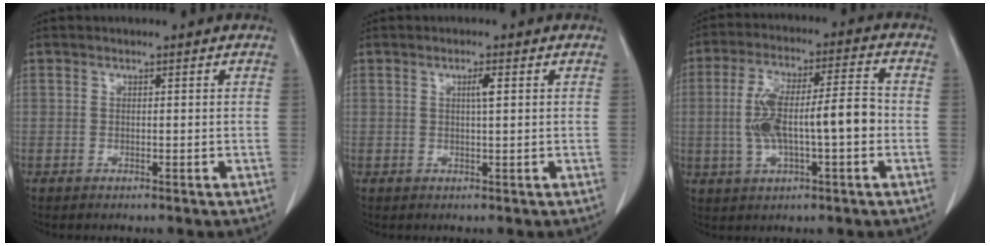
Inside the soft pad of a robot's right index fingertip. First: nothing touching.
{"total": 1.6, "force": [0.5, 0.0, 1.6], "torque": [-0.029, 0.002, 0.008]}
{"total": 12.0, "force": [-1.4, 2.9, 11.6], "torque": [-0.220, 0.025, -0.017]}